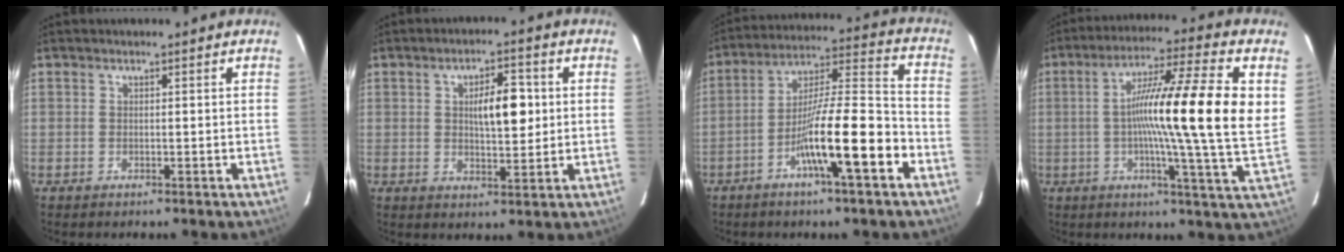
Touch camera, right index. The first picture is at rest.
{"total": 6.9, "force": [1.1, 2.3, 6.4], "torque": [-0.101, 0.008, 0.022]}
{"total": 14.4, "force": [-6.1, 0.9, 13.0], "torque": [-0.225, 0.006, -0.104]}
{"total": 18.7, "force": [2.3, -0.5, 18.5], "torque": [-0.292, 0.011, 0.018]}